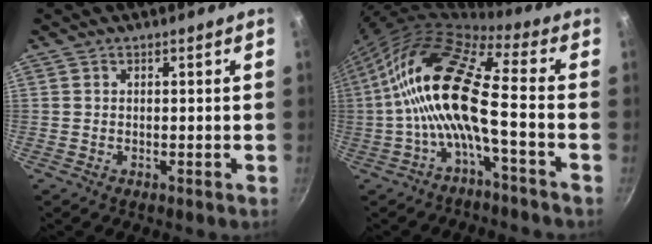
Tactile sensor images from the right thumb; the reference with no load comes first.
{"total": 15.5, "force": [-2.6, 4.2, 14.6], "torque": [-0.291, 0.046, -0.063]}